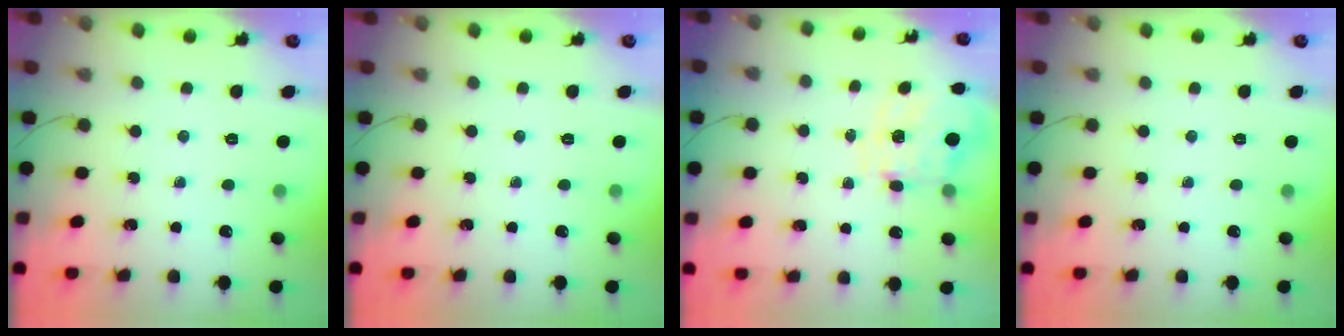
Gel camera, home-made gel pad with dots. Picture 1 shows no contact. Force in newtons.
{"total": 0.0}
{"total": 3.5, "press": 3.4, "slide": 1.1}
{"total": 0.0}